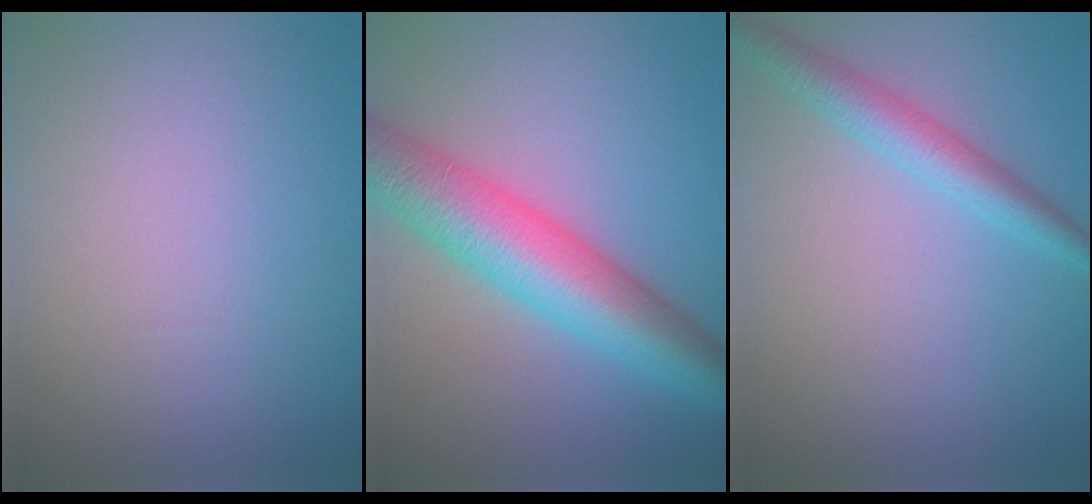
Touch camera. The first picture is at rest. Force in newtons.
{"total": 8.5, "press": 8.5, "slide": 0.1}
{"total": 3.1, "press": 3.1, "slide": 0.0}